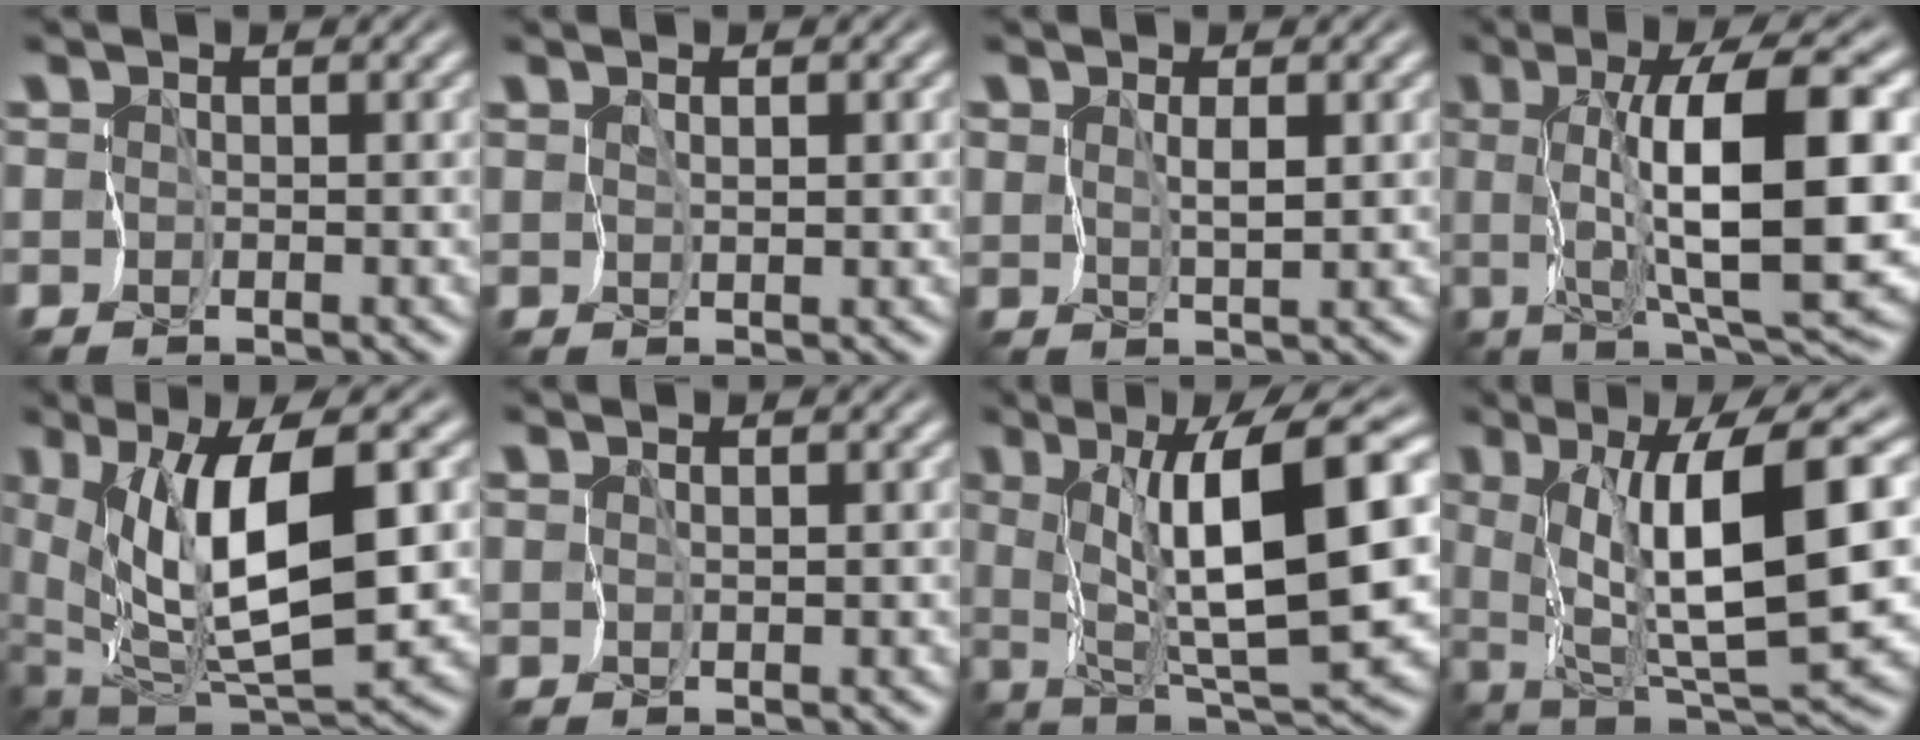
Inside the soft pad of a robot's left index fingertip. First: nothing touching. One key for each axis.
{"total": 1.0, "fx": 0.6, "fy": 0.2, "fz": 0.8, "tx": -0.012, "ty": 0.000, "tz": 0.018}
{"total": 1.8, "fx": 1.0, "fy": 0.4, "fz": 1.4, "tx": -0.029, "ty": -0.001, "tz": 0.027}
{"total": 11.8, "fx": 1.8, "fy": 2.4, "fz": 11.4, "tx": -0.163, "ty": 0.009, "tz": 0.035}
{"total": 10.3, "fx": 2.6, "fy": 3.5, "fz": 9.3, "tx": -0.160, "ty": -0.003, "tz": 0.051}
{"total": 0.6, "fx": 0.5, "fy": -0.1, "fz": 0.3, "tx": -0.005, "ty": 0.001, "tz": 0.014}
{"total": 11.6, "fx": 2.9, "fy": 2.4, "fz": 11.0, "tx": -0.167, "ty": 0.005, "tz": 0.059}
{"total": 11.2, "fx": 2.7, "fy": 2.2, "fz": 10.6, "tx": -0.168, "ty": -0.002, "tz": 0.058}